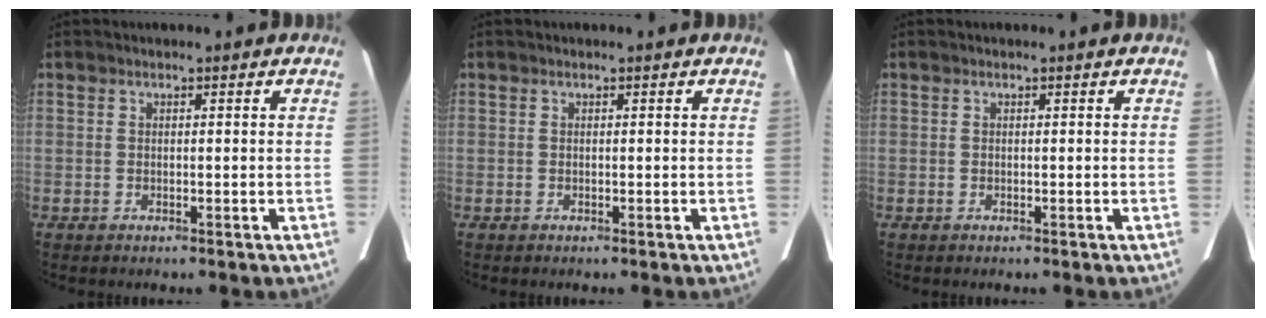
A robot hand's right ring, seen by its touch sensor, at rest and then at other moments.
{"total": 0.0}
{"total": 0.0}